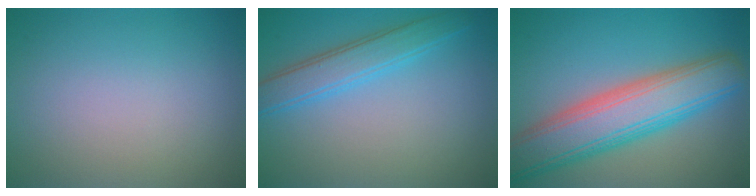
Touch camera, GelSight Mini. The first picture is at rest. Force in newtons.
{"total": 3.6, "press": 3.6, "slide": 0.1}
{"total": 8.9, "press": 8.9, "slide": 0.2}